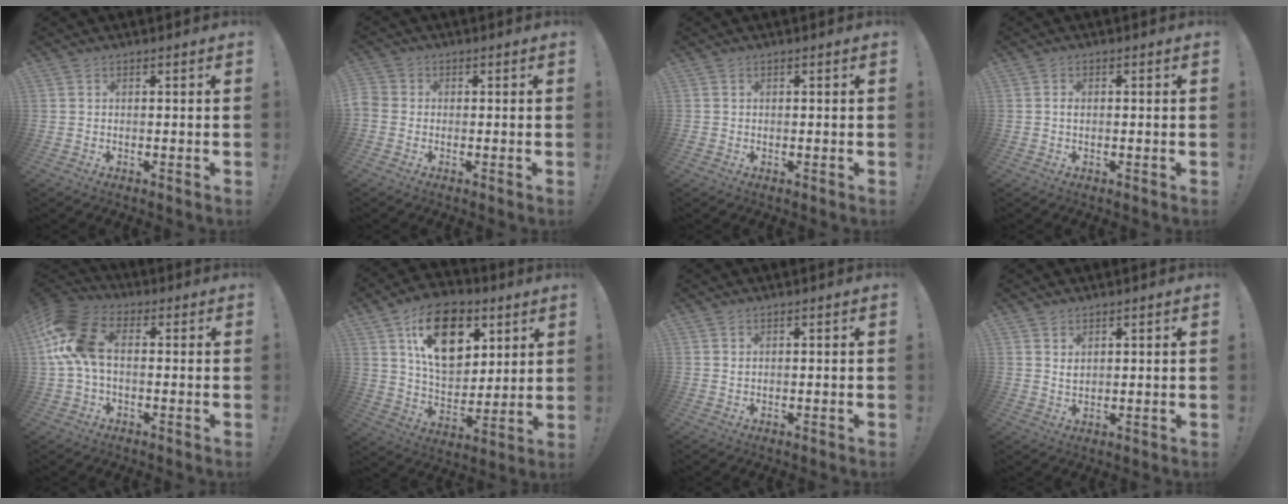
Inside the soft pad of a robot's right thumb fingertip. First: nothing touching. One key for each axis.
{"total": 2.5, "fx": -0.9, "fy": 2.0, "fz": 1.2, "tx": -0.027, "ty": 0.007, "tz": -0.018}
{"total": 0.7, "fx": -0.1, "fy": 0.7, "fz": -0.1, "tx": -0.001, "ty": 0.002, "tz": -0.001}
{"total": 1.0, "fx": 0.0, "fy": 0.6, "fz": 0.9, "tx": -0.018, "ty": 0.004, "tz": 0.000}
{"total": 13.9, "fx": 1.8, "fy": 8.4, "fz": 11.0, "tx": -0.236, "ty": 0.007, "tz": 0.038}
{"total": 19.7, "fx": 9.2, "fy": 12.8, "fz": 11.9, "tx": -0.181, "ty": -0.034, "tz": 0.165}
{"total": 0.7, "fx": 0.5, "fy": 0.1, "fz": 0.4, "tx": -0.002, "ty": -0.003, "tz": 0.009}
{"total": 2.3, "fx": 1.6, "fy": 1.2, "fz": 1.0, "tx": -0.010, "ty": -0.010, "tz": 0.027}